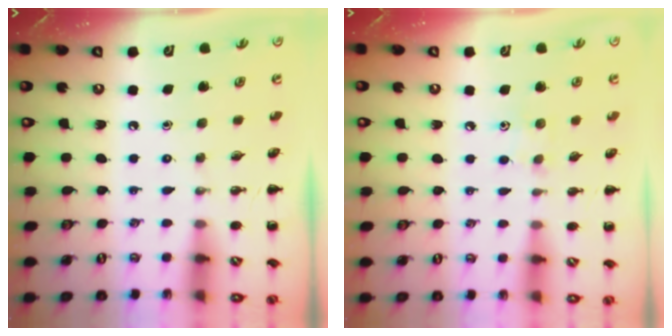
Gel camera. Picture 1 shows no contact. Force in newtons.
{"total": 5.1, "press": 4.9, "slide": 1.3}